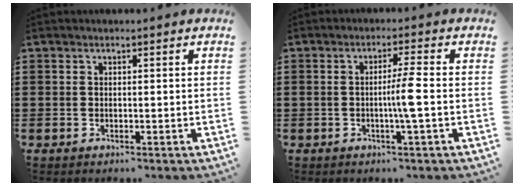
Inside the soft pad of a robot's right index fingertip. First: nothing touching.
{"total": 4.4, "force": [-0.8, -0.5, 4.3], "torque": [-0.076, -0.007, -0.020]}